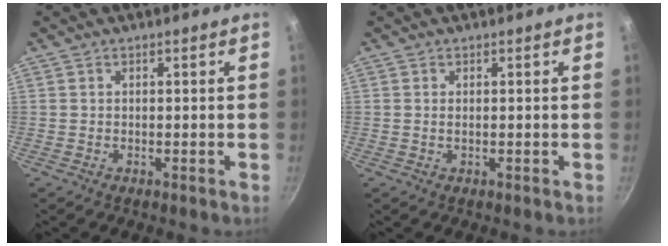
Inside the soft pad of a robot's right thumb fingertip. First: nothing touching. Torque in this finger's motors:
{"motor_torque": [-0.09, 0.16, -0.26, 0.07, -0.01]}